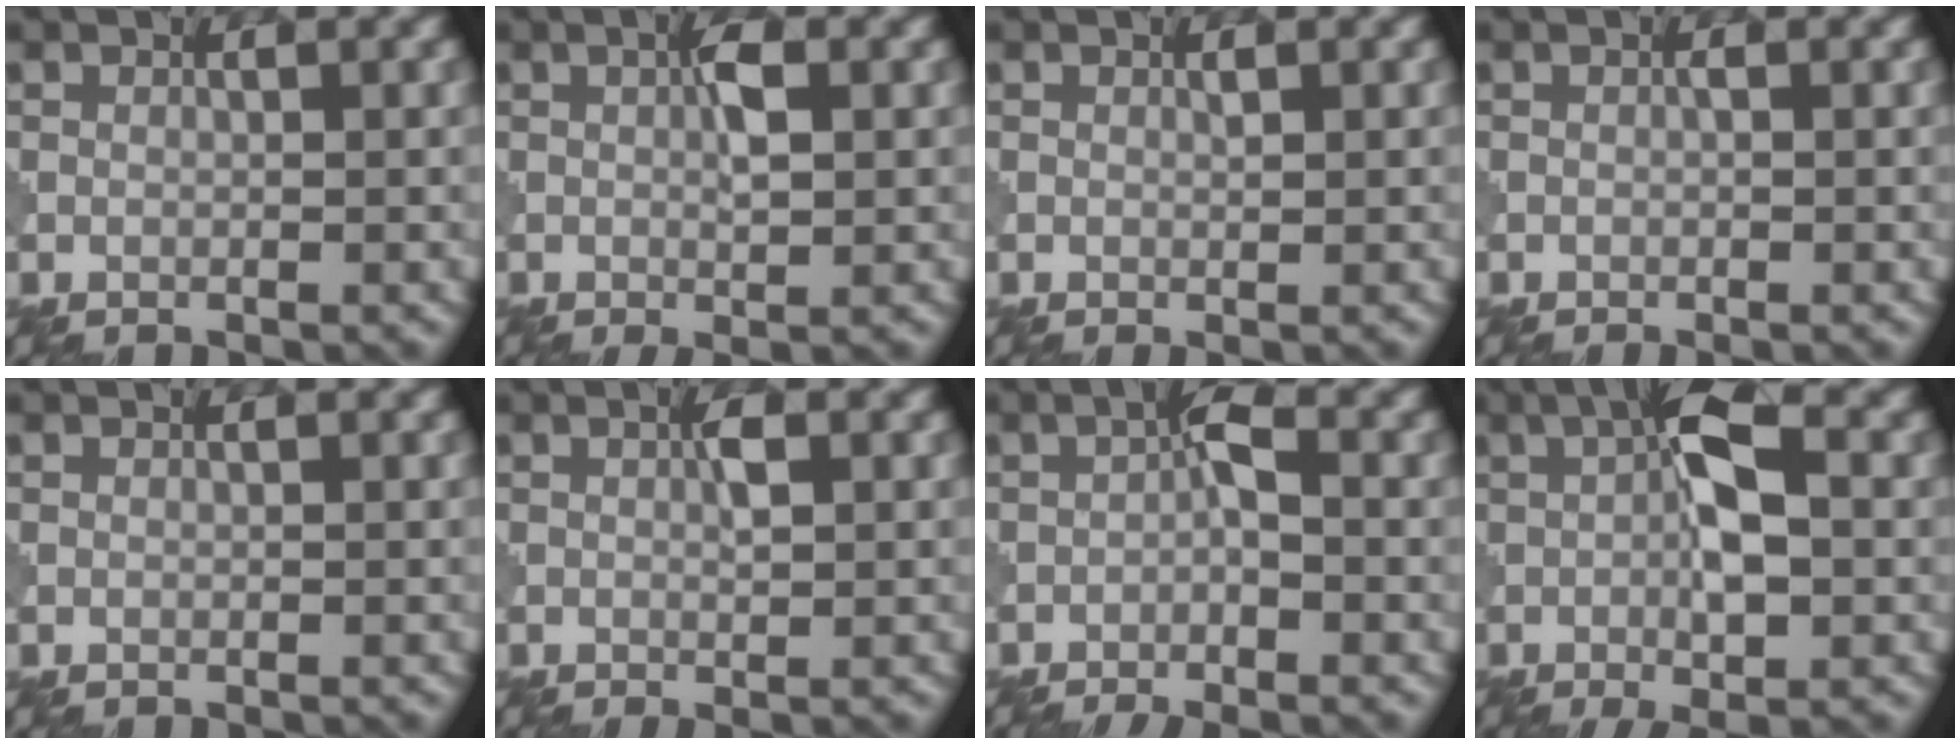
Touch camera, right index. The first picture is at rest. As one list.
[{"total": 2.7, "force": [0.1, 0.5, 2.6], "torque": [-0.048, 0.001, 0.001]}, {"total": 0.5, "force": [0.1, 0.1, 0.5], "torque": [-0.009, 0.001, 0.001]}, {"total": 0.7, "force": [-0.2, 0.0, 0.7], "torque": [-0.012, 0.000, -0.006]}, {"total": 0.0}, {"total": 1.8, "force": [0.1, 0.3, 1.8], "torque": [-0.029, 0.002, 0.001]}, {"total": 4.1, "force": [-1.8, 1.1, 3.6], "torque": [-0.061, 0.005, -0.040]}, {"total": 7.2, "force": [-0.2, 2.1, 6.8], "torque": [-0.113, 0.007, -0.009]}]